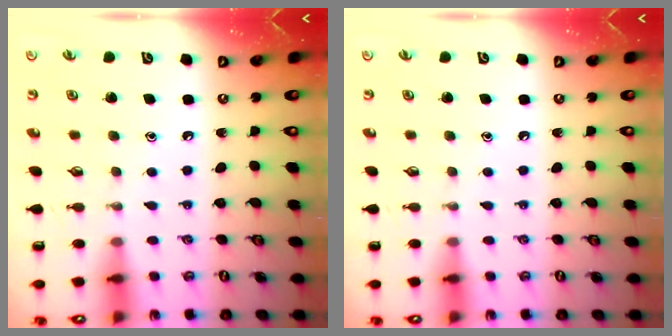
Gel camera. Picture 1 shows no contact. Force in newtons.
{"total": 0.0}